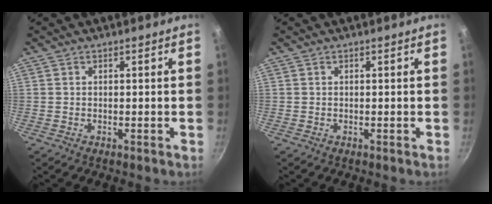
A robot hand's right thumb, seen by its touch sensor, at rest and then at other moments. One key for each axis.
{"total": 0.0}